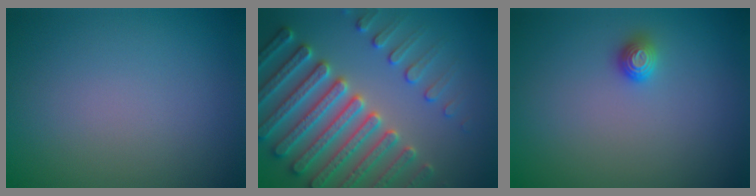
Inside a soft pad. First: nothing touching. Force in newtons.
{"total": 7.7, "press": 7.4, "slide": 2.0}
{"total": 1.1, "press": 1.1, "slide": 0.4}